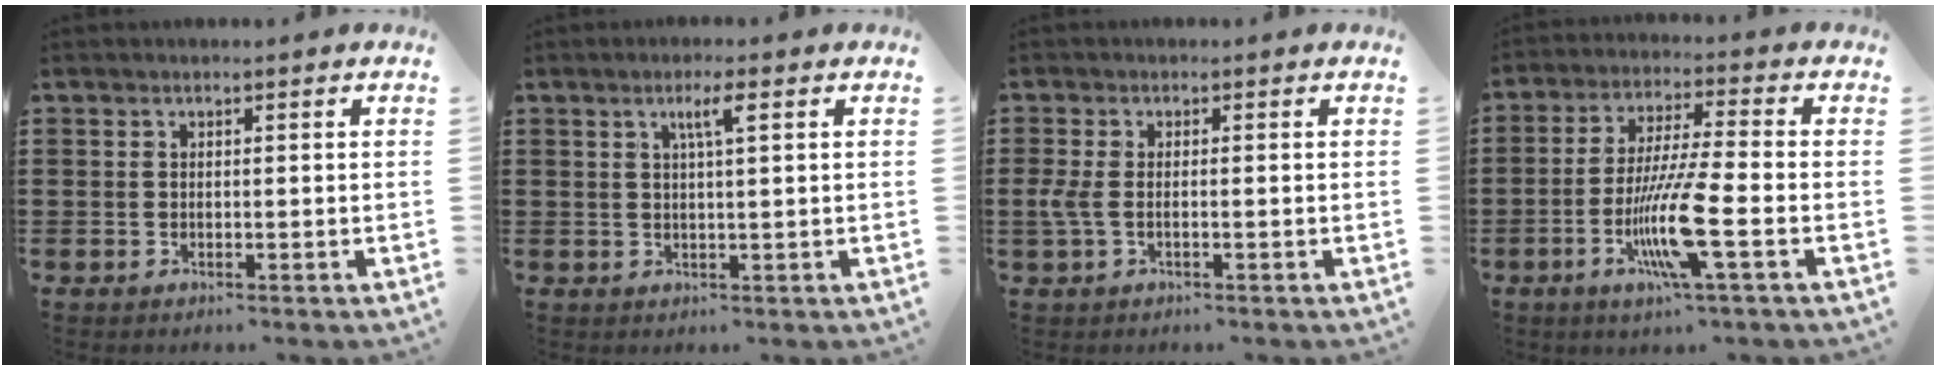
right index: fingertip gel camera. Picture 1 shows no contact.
{"total": 3.0, "force": [1.1, 0.2, 2.8], "torque": [-0.058, 0.003, 0.016]}
{"total": 2.5, "force": [-0.8, 0.7, 2.2], "torque": [-0.062, -0.007, -0.022]}
{"total": 11.5, "force": [-4.1, 1.1, 10.7], "torque": [-0.223, -0.017, -0.082]}